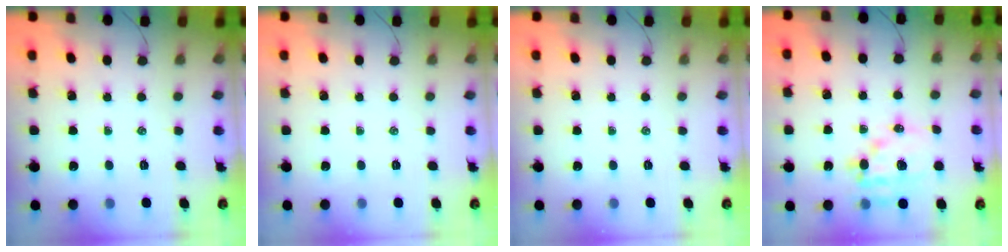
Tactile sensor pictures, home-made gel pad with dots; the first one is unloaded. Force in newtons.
{"total": 0.0}
{"total": 0.0}
{"total": 13.8, "press": 13.4, "slide": 3.3}